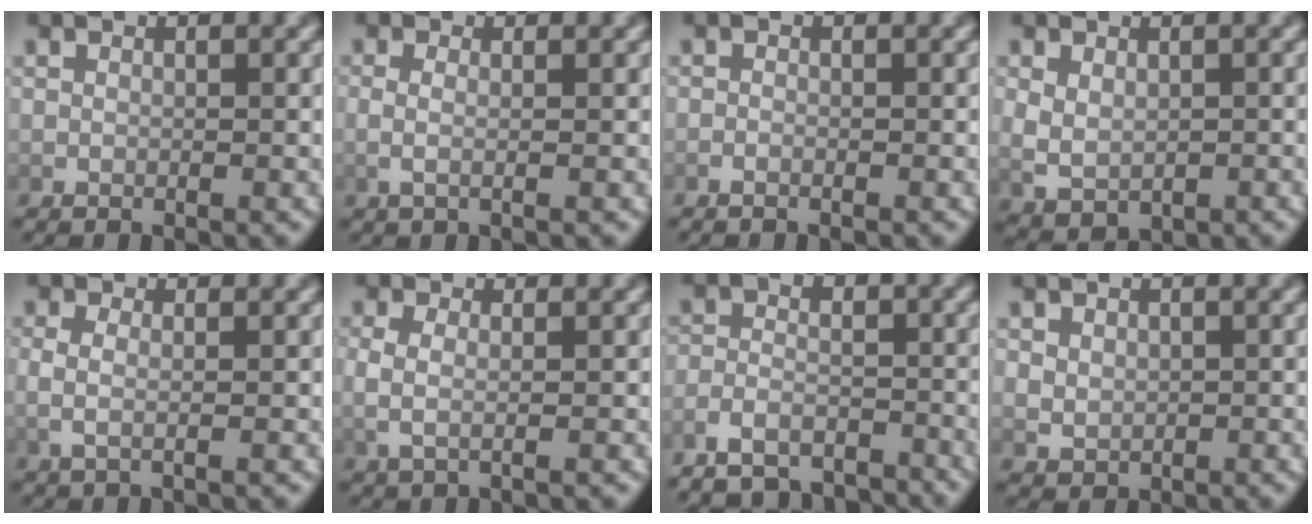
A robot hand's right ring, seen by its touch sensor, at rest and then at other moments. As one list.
[{"total": 1.7, "force": [0.1, 0.4, 1.7], "torque": [-0.043, -0.008, 0.006]}, {"total": 0.9, "force": [-0.9, 0.1, 0.2], "torque": [-0.010, 0.000, -0.016]}, {"total": 3.7, "force": [-0.1, 2.9, 2.2], "torque": [-0.057, -0.021, 0.017]}, {"total": 2.4, "force": [0.3, 1.1, 2.1], "torque": [-0.053, -0.006, 0.010]}, {"total": 2.8, "force": [0.4, 1.4, 2.3], "torque": [-0.059, -0.006, 0.013]}, {"total": 6.6, "force": [-6.0, 2.3, 1.7], "torque": [-0.021, -0.015, -0.098]}, {"total": 1.7, "force": [0.6, 1.4, 0.8], "torque": [-0.022, -0.010, 0.024]}]